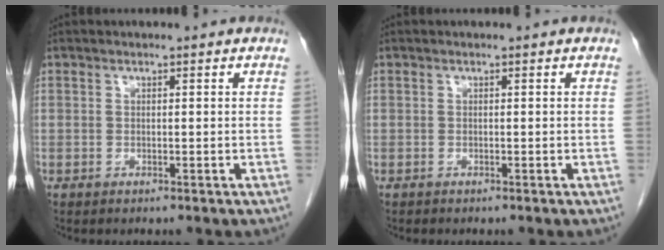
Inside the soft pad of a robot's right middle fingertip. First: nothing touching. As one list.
[{"total": 0.0}]